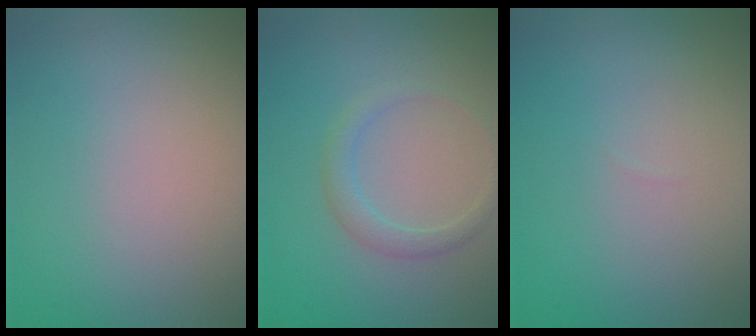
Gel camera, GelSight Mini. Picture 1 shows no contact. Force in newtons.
{"total": 1.7, "press": 1.7, "slide": 0.2}
{"total": 0.0}